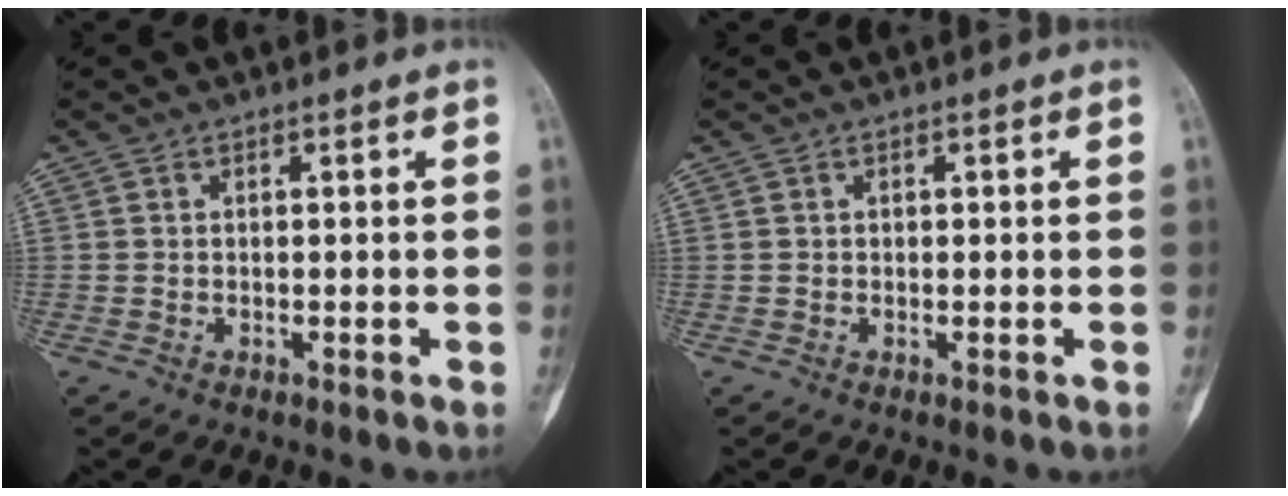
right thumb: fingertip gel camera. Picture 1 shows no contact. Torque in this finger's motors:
{"motor_torque": [-0.25, 0.02, -0.10, -0.06, -0.05]}